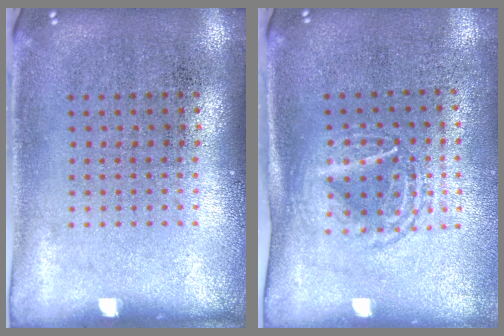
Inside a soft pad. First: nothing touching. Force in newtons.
{"total": 1.7, "press": 1.4, "slide": 1.0}